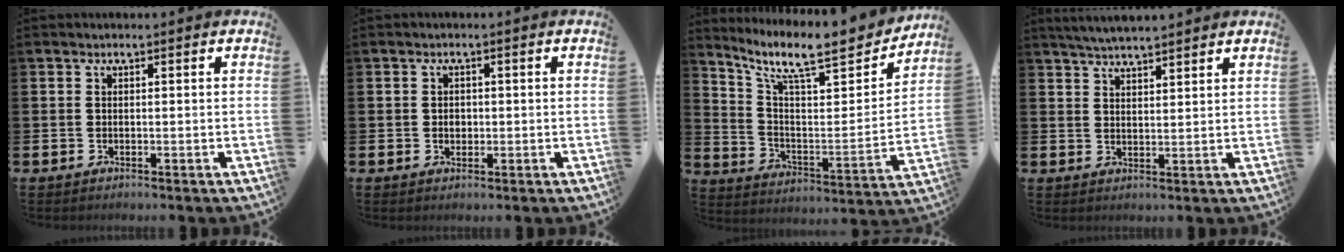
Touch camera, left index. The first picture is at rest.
{"total": 1.4, "force": [0.0, 1.2, 0.8], "torque": [-0.004, 0.004, -0.004]}
{"total": 10.7, "force": [8.9, 2.8, 5.2], "torque": [-0.119, -0.069, 0.146]}
{"total": 4.1, "force": [4.1, 0.2, 0.8], "torque": [-0.022, -0.015, 0.074]}